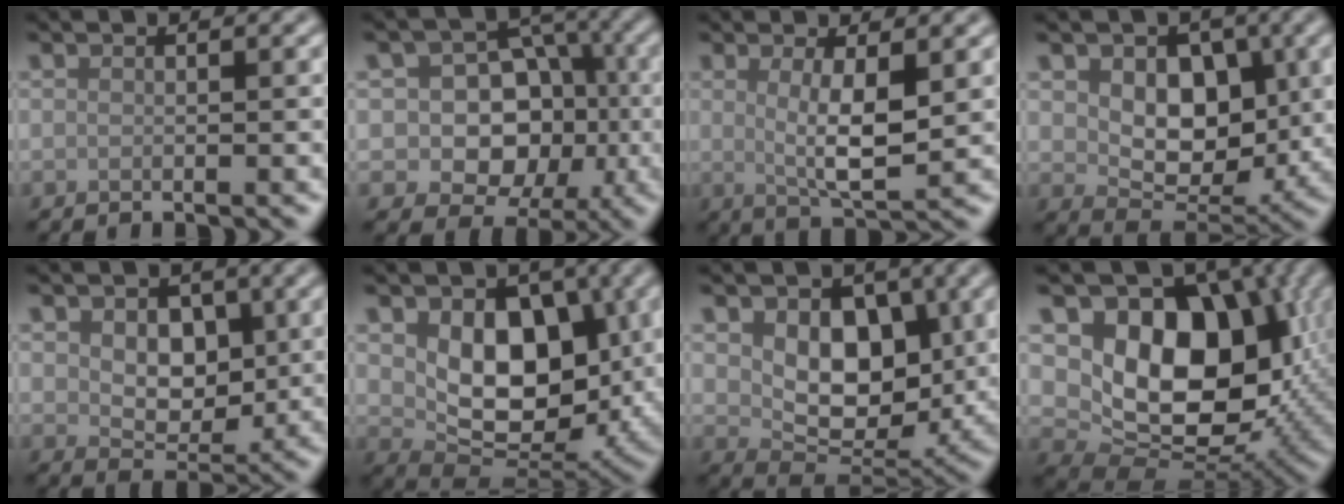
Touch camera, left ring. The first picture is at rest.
{"total": 8.7, "force": [-0.3, 7.2, 4.9], "torque": [-0.038, 0.011, -0.031]}
{"total": 4.3, "force": [0.8, 1.1, 4.1], "torque": [-0.073, -0.009, 0.020]}
{"total": 6.5, "force": [1.2, 4.5, 4.4], "torque": [-0.070, -0.016, 0.020]}
{"total": 4.6, "force": [0.8, 3.2, 3.1], "torque": [-0.054, -0.010, 0.012]}
{"total": 9.1, "force": [1.3, 6.0, 6.7], "torque": [-0.108, -0.023, 0.025]}
{"total": 7.2, "force": [1.5, 4.9, 5.1], "torque": [-0.083, -0.019, 0.026]}
{"total": 12.3, "force": [2.1, 8.8, 8.4], "torque": [-0.111, -0.009, 0.032]}